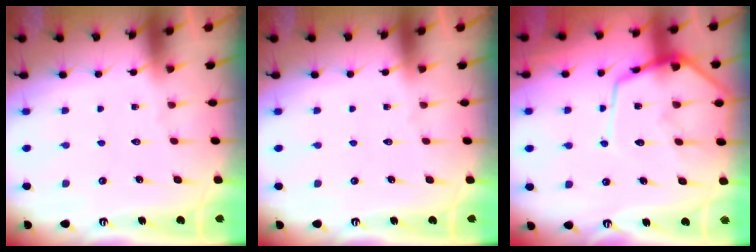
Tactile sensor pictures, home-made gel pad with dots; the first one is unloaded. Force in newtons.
{"total": 0.0}
{"total": 13.8, "press": 13.8, "slide": 1.0}